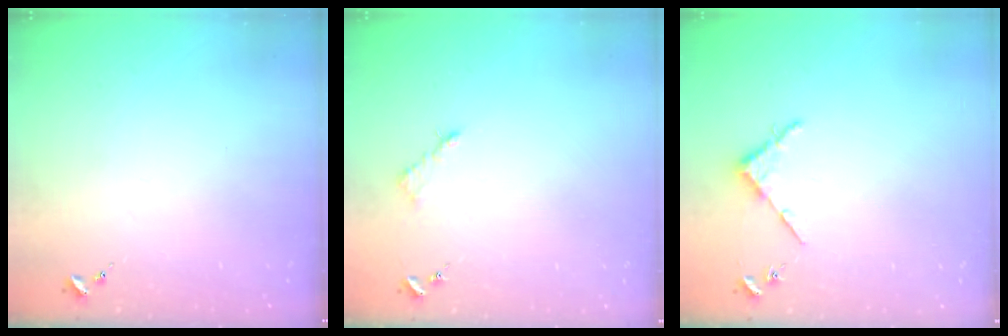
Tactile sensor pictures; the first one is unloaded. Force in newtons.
{"total": 3.1, "press": 3.1, "slide": 0.4}
{"total": 3.4, "press": 3.4, "slide": 0.4}